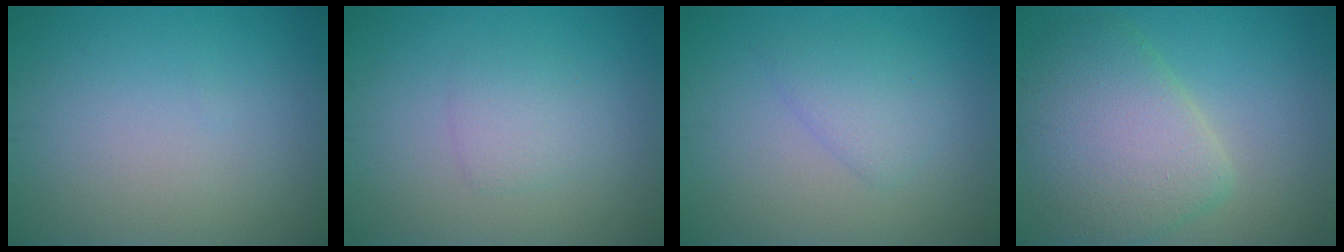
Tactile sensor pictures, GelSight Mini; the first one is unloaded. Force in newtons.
{"total": 1.8, "press": 1.8, "slide": 0.2}
{"total": 2.2, "press": 2.2, "slide": 0.2}
{"total": 6.9, "press": 6.9, "slide": 0.5}